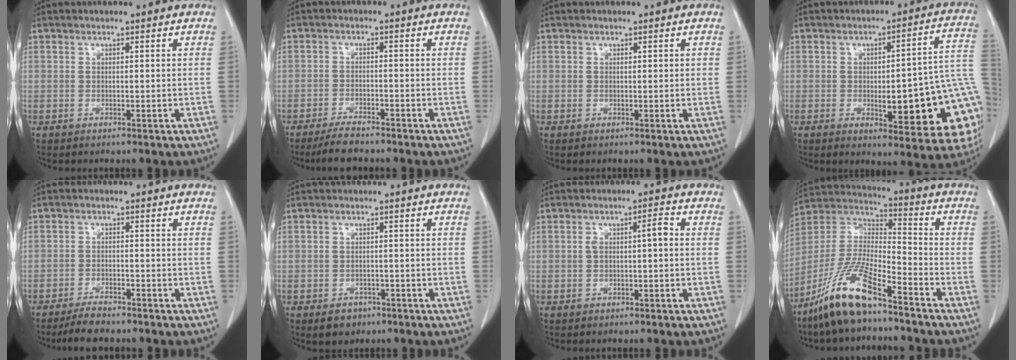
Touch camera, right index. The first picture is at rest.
{"total": 4.5, "force": [-4.0, 0.7, 2.0], "torque": [-0.036, -0.012, -0.069]}
{"total": 0.5, "force": [0.2, 0.3, 0.4], "torque": [-0.005, 0.002, 0.004]}
{"total": 20.1, "force": [-4.3, 4.5, 19.1], "torque": [-0.156, 0.027, -0.035]}
{"total": 4.1, "force": [-3.7, 0.7, 1.6], "torque": [-0.030, -0.010, -0.063]}
{"total": 3.1, "force": [-1.9, 2.3, 0.9], "torque": [-0.011, 0.006, -0.020]}
{"total": 3.2, "force": [0.0, 0.8, 3.1], "torque": [-0.057, 0.017, 0.002]}
{"total": 14.1, "force": [-9.8, 2.5, 9.9], "torque": [-0.208, -0.006, -0.184]}